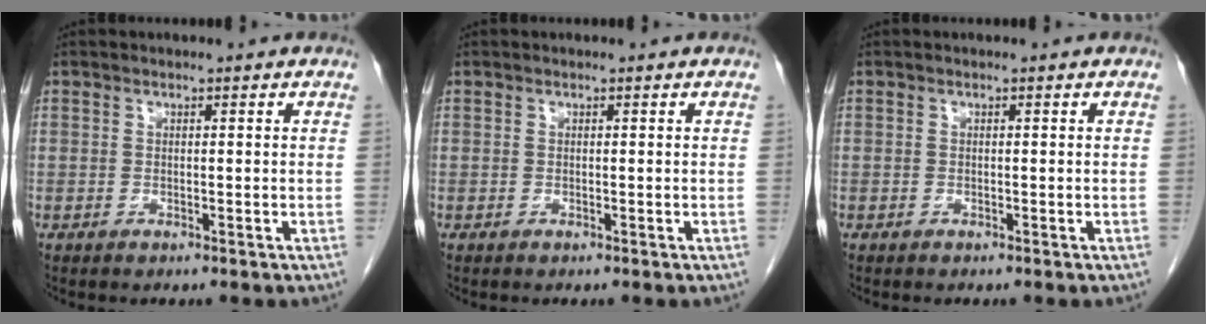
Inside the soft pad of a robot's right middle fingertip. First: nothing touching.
{"total": 0.0}
{"total": 0.0}